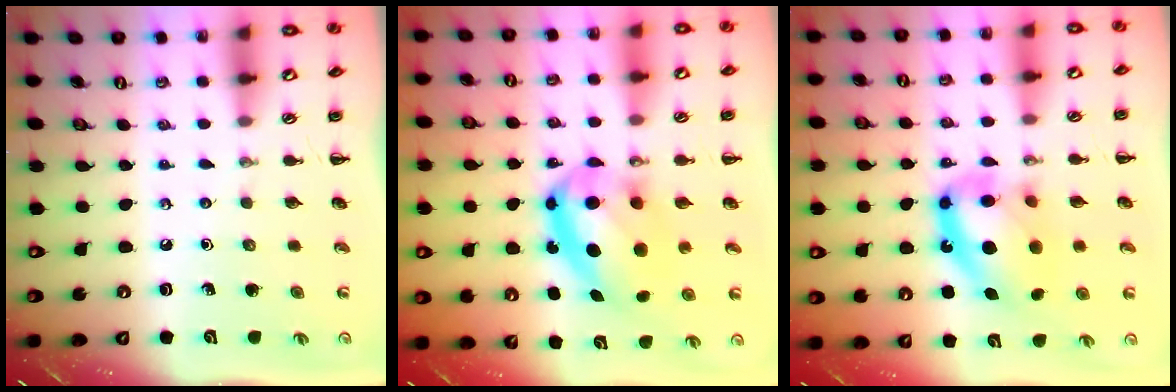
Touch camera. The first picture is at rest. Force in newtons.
{"total": 14.1, "press": 13.7, "slide": 3.6}
{"total": 14.3, "press": 13.9, "slide": 3.6}